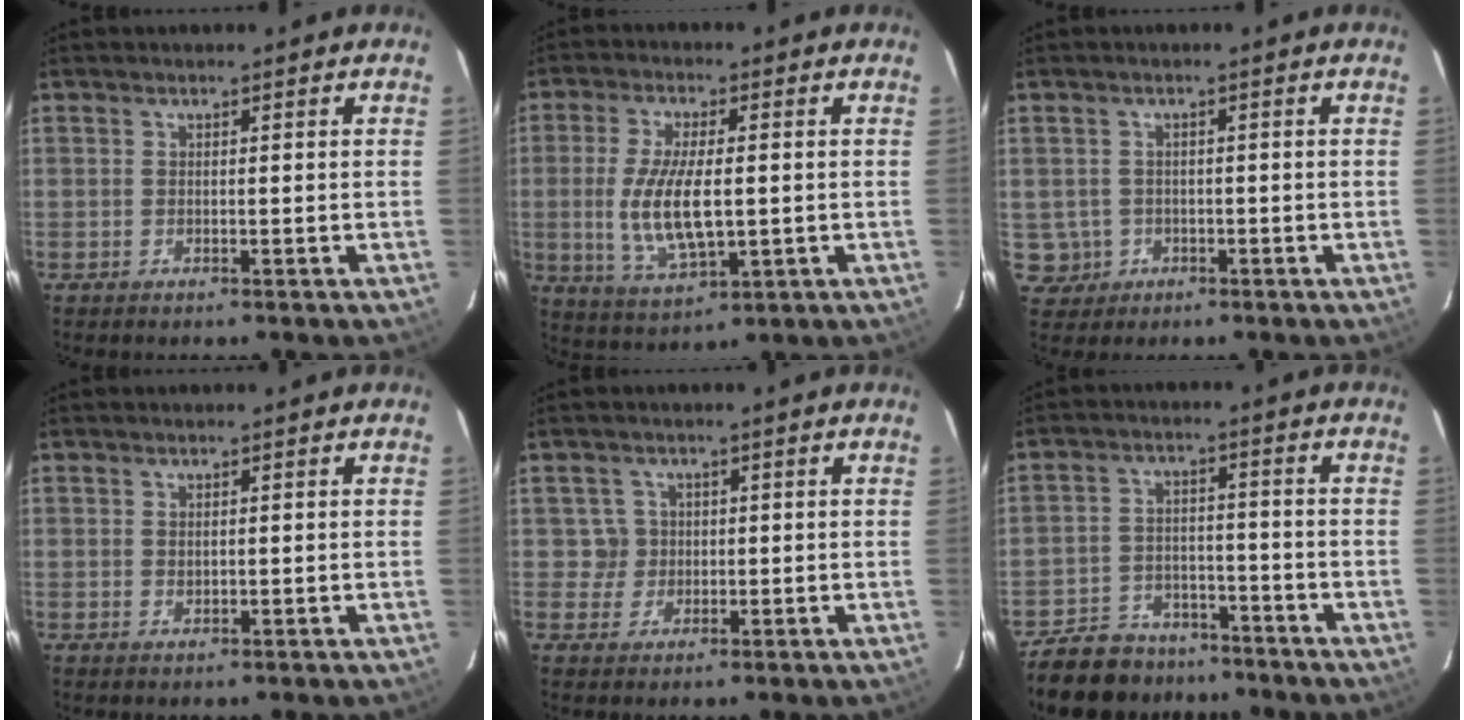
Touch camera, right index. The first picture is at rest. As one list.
[{"total": 11.9, "force": [-0.7, 4.6, 11.0], "torque": [-0.220, -0.011, -0.005]}, {"total": 4.2, "force": [-0.7, 4.1, 0.4], "torque": [-0.013, 0.011, -0.001]}, {"total": 1.0, "force": [0.4, 0.6, 0.6], "torque": [-0.010, 0.002, 0.008]}, {"total": 3.2, "force": [0.4, 3.2, -0.1], "torque": [0.012, 0.019, 0.008]}, {"total": 14.3, "force": [-11.7, 7.0, 4.3], "torque": [-0.125, 0.012, -0.169]}]